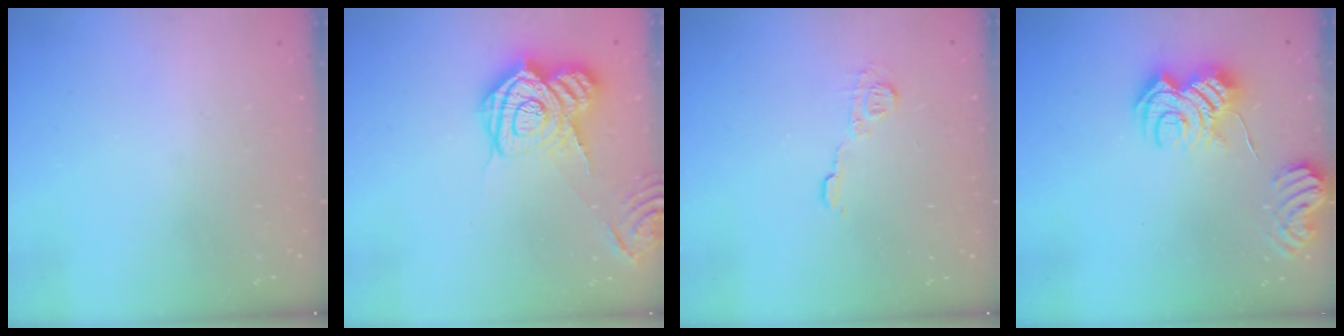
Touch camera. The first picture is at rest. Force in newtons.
{"total": 17.5, "press": 17.5, "slide": 1.3}
{"total": 7.3, "press": 7.3, "slide": 0.1}
{"total": 11.9, "press": 11.9, "slide": 0.7}